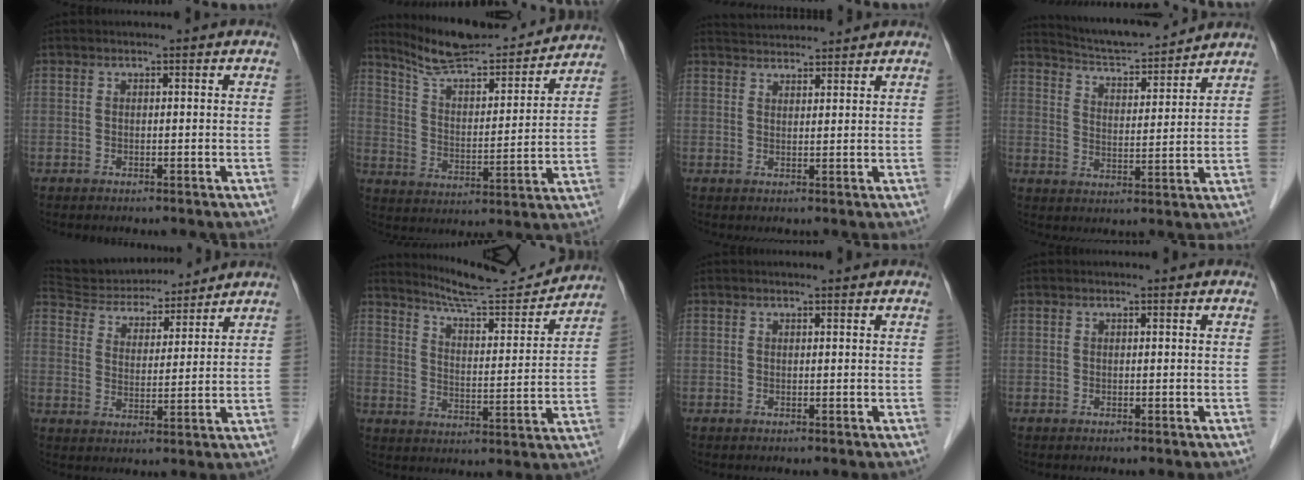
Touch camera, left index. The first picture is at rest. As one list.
[{"total": 18.2, "force": [17.0, 2.3, 6.1], "torque": [-0.100, -0.006, 0.258]}, {"total": 6.1, "force": [6.0, 0.4, 1.0], "torque": [-0.023, 0.034, 0.091]}, {"total": 12.8, "force": [12.2, 0.9, 3.8], "torque": [-0.068, 0.010, 0.191]}, {"total": 14.8, "force": [14.0, 3.2, 3.7], "torque": [-0.064, 0.023, 0.232]}, {"total": 14.2, "force": [13.8, 0.0, 3.4], "torque": [-0.060, -0.015, 0.202]}, {"total": 1.4, "force": [1.3, 0.0, 0.4], "torque": [-0.008, 0.011, 0.019]}, {"total": 0.5, "force": [0.5, 0.0, 0.2], "torque": [-0.005, 0.006, 0.007]}]